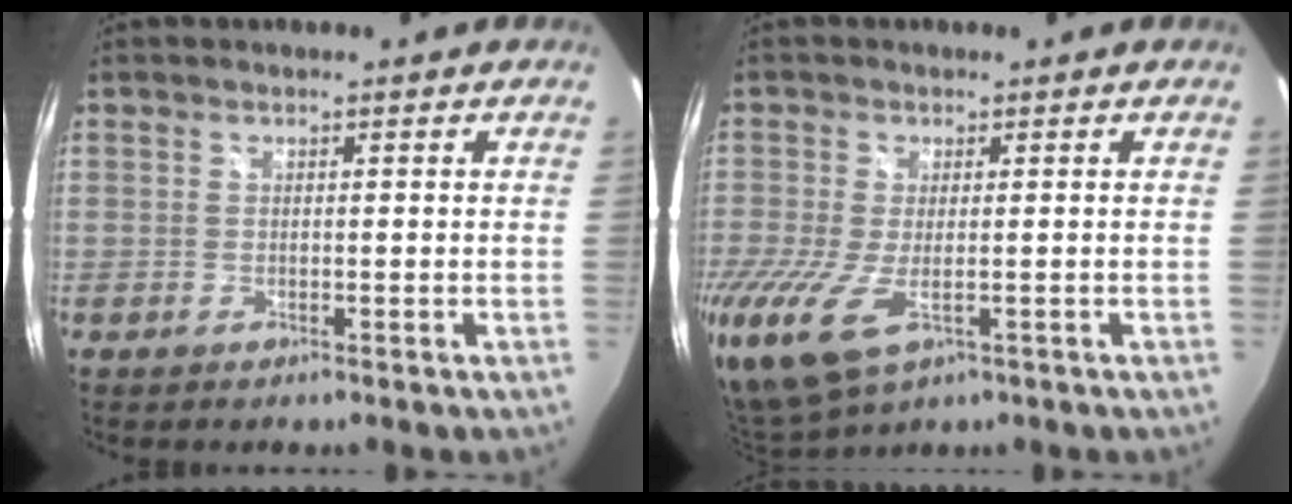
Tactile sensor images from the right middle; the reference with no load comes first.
{"total": 7.0, "force": [-2.4, 3.6, 5.6], "torque": [-0.123, -0.022, -0.042]}